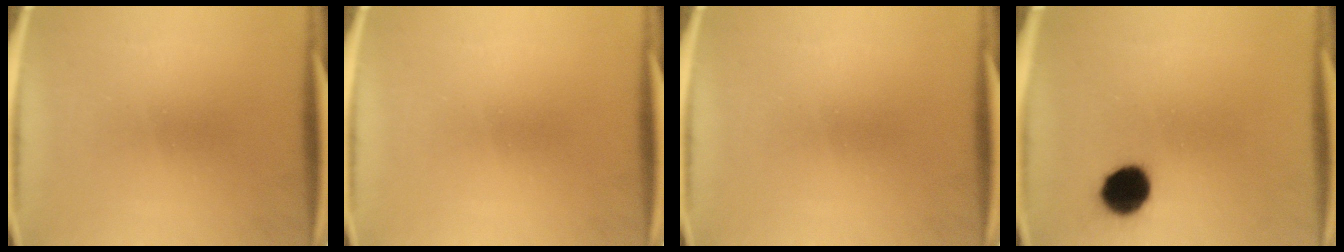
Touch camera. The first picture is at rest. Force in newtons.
{"total": 0.0}
{"total": 0.0}
{"total": 8.9}